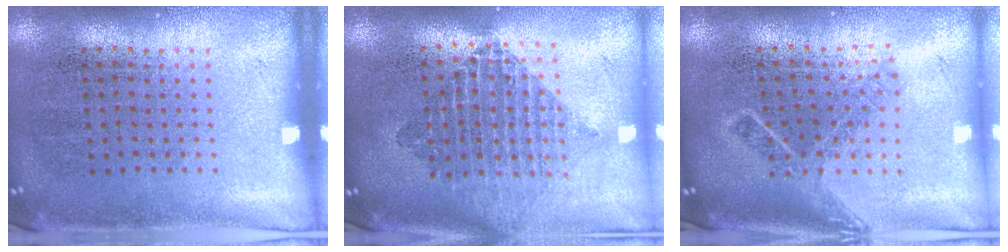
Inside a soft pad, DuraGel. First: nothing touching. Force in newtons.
{"total": 2.1, "press": 1.7, "slide": 1.2}
{"total": 1.8, "press": 1.3, "slide": 1.3}